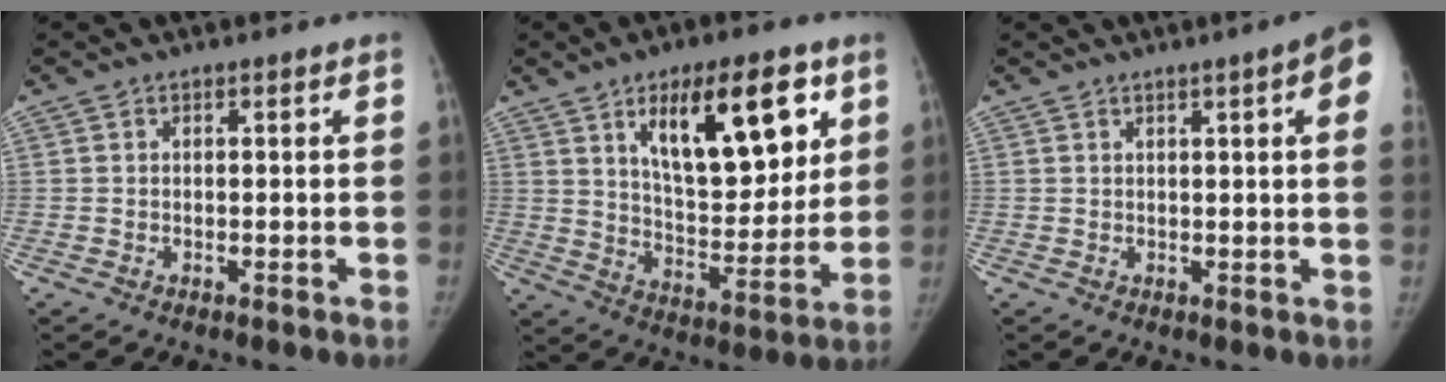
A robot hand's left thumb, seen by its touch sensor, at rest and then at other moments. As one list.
[{"total": 20.0, "force": [9.0, 8.6, 15.6], "torque": [-0.188, -0.044, 0.151]}, {"total": 8.7, "force": [3.4, 0.9, 8.0], "torque": [-0.087, 0.000, 0.033]}]